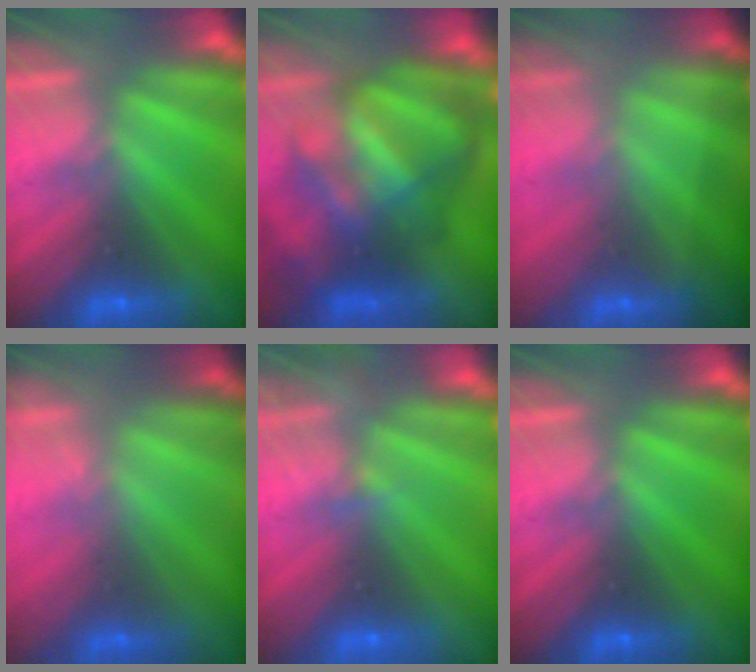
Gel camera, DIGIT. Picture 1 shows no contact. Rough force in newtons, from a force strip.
{"total": 10.8}
{"total": 1.5}
{"total": 1.6}
{"total": 2.2}
{"total": 0.0}